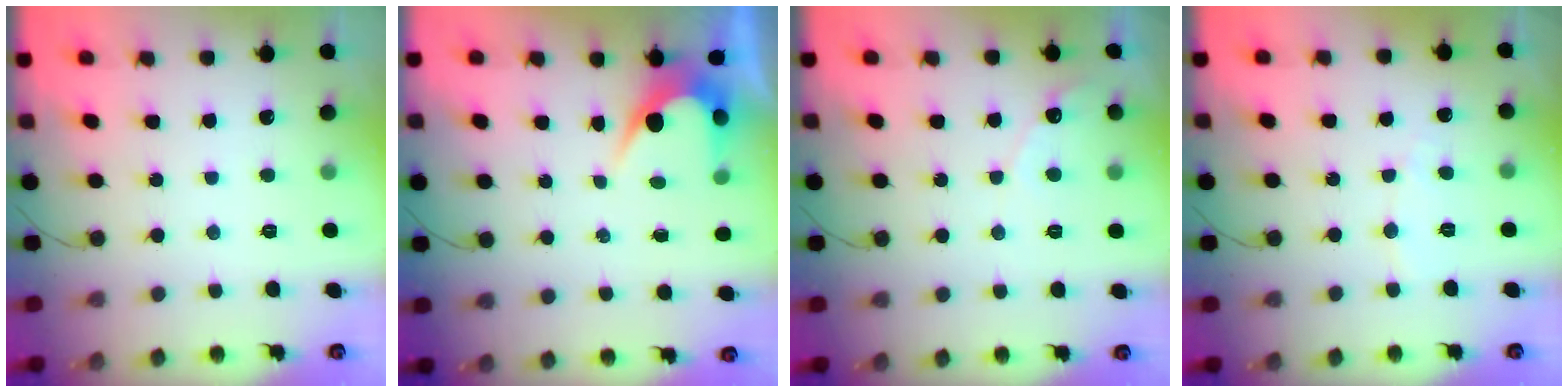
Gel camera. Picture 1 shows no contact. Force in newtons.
{"total": 4.3, "press": 4.3, "slide": 0.3}
{"total": 4.1, "press": 4.1, "slide": 0.3}
{"total": 3.0, "press": 2.9, "slide": 0.2}